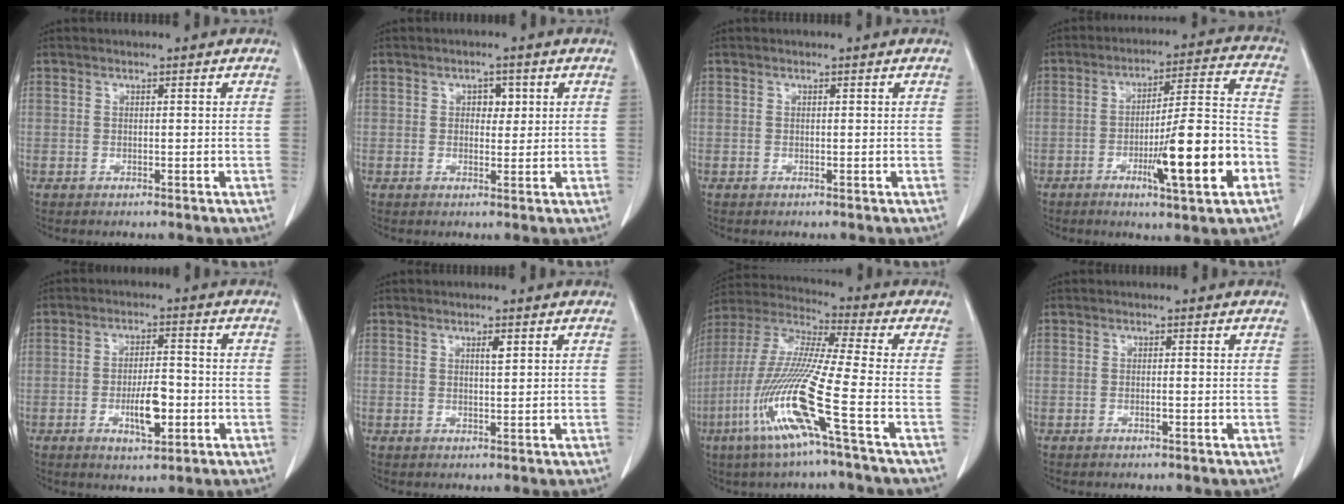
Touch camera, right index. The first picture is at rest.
{"total": 2.4, "force": [0.7, 1.6, 1.7], "torque": [-0.021, 0.003, 0.008]}
{"total": 0.0}
{"total": 15.0, "force": [-5.6, 0.8, 13.9], "torque": [-0.218, -0.001, -0.082]}
{"total": 6.4, "force": [-2.0, 2.0, 5.8], "torque": [-0.103, -0.001, -0.028]}
{"total": 1.3, "force": [0.6, 0.2, 1.2], "torque": [-0.023, -0.002, 0.009]}
{"total": 16.2, "force": [-6.6, -1.0, 14.8], "torque": [-0.317, -0.024, -0.134]}
{"total": 0.6, "force": [-0.3, 0.0, 0.5], "torque": [-0.012, 0.001, -0.004]}